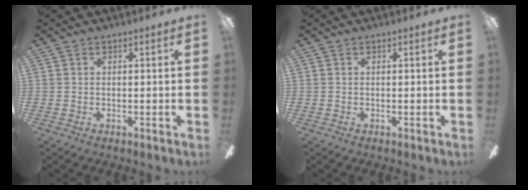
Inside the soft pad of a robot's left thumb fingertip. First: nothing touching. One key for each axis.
{"total": 0.0}